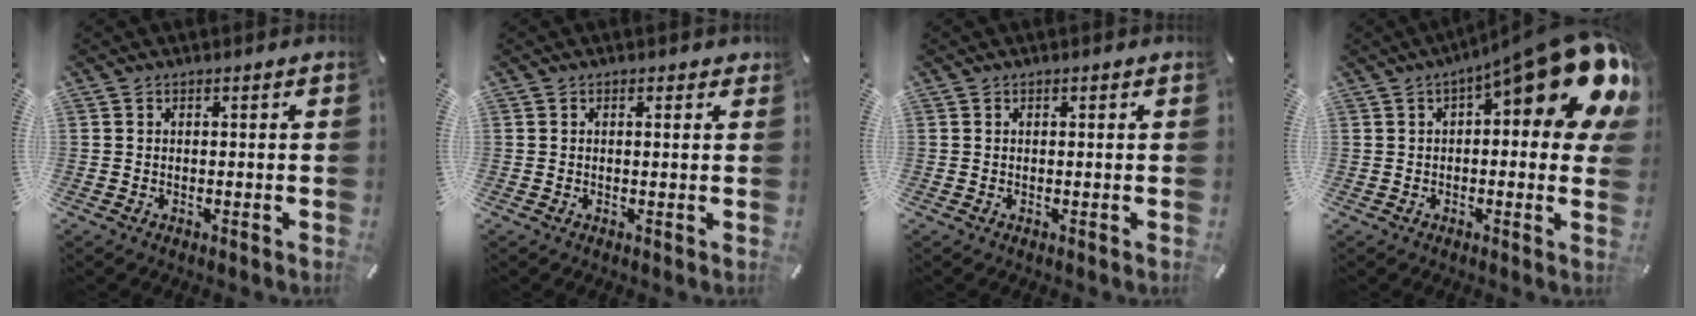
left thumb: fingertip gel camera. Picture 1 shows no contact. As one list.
[{"total": 0.9, "force": [0.3, 0.3, 0.7], "torque": [-0.007, 0.000, 0.003]}, {"total": 0.0}, {"total": 19.1, "force": [8.8, 5.3, 16.0], "torque": [-0.207, -0.074, 0.137]}]